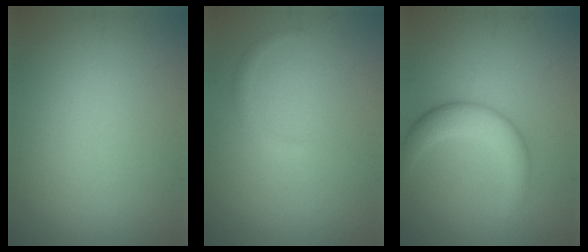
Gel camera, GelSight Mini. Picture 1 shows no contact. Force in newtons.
{"total": 0.9, "press": 0.9, "slide": 0.0}
{"total": 4.3, "press": 4.3, "slide": 0.1}